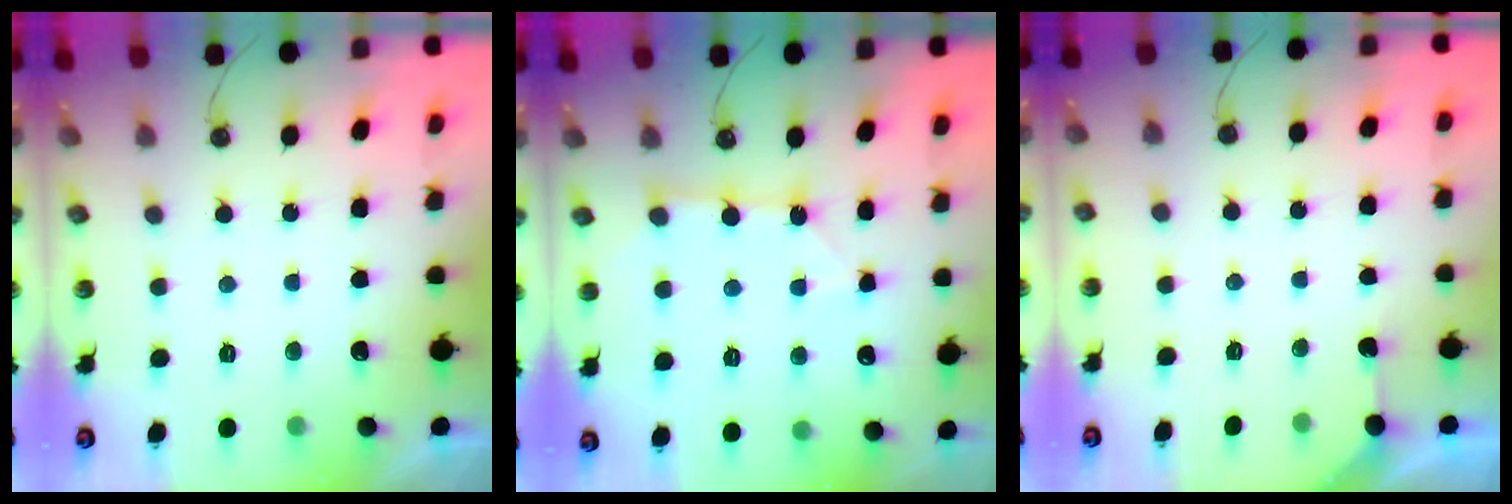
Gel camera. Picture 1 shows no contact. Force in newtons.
{"total": 3.0, "press": 3.0, "slide": 0.1}
{"total": 3.2, "press": 3.2, "slide": 0.3}